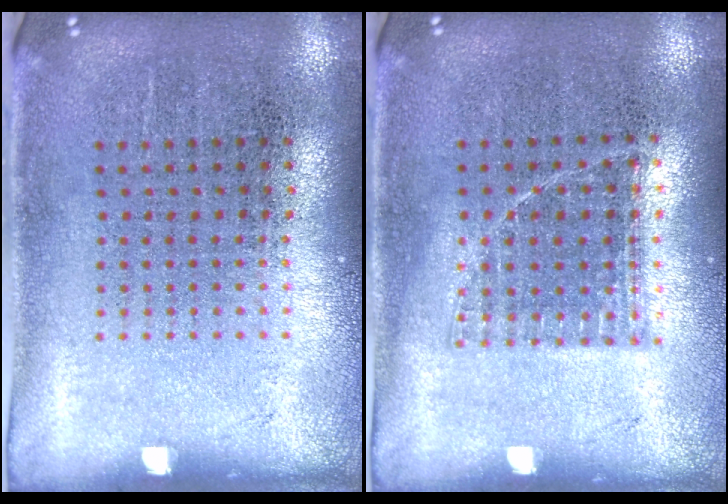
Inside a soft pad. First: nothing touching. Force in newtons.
{"total": 0.8, "press": 0.7, "slide": 0.3}